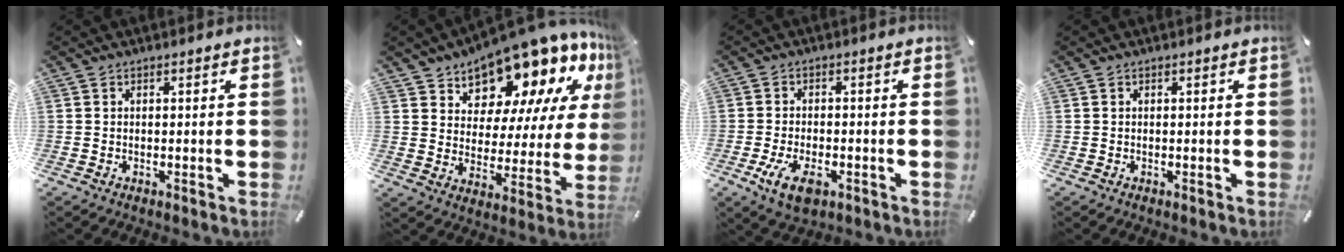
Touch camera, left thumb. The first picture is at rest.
{"total": 15.6, "force": [13.3, 7.0, 4.2], "torque": [-0.076, -0.125, 0.230]}
{"total": 6.7, "force": [-2.8, 3.7, 4.8], "torque": [-0.098, 0.001, -0.052]}
{"total": 0.0}